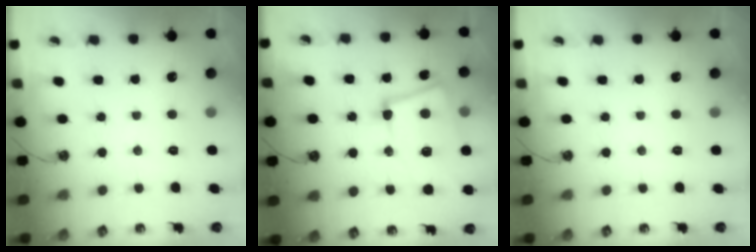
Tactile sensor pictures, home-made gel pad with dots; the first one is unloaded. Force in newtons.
{"total": 11.0, "press": 10.7, "slide": 2.5}
{"total": 0.0}